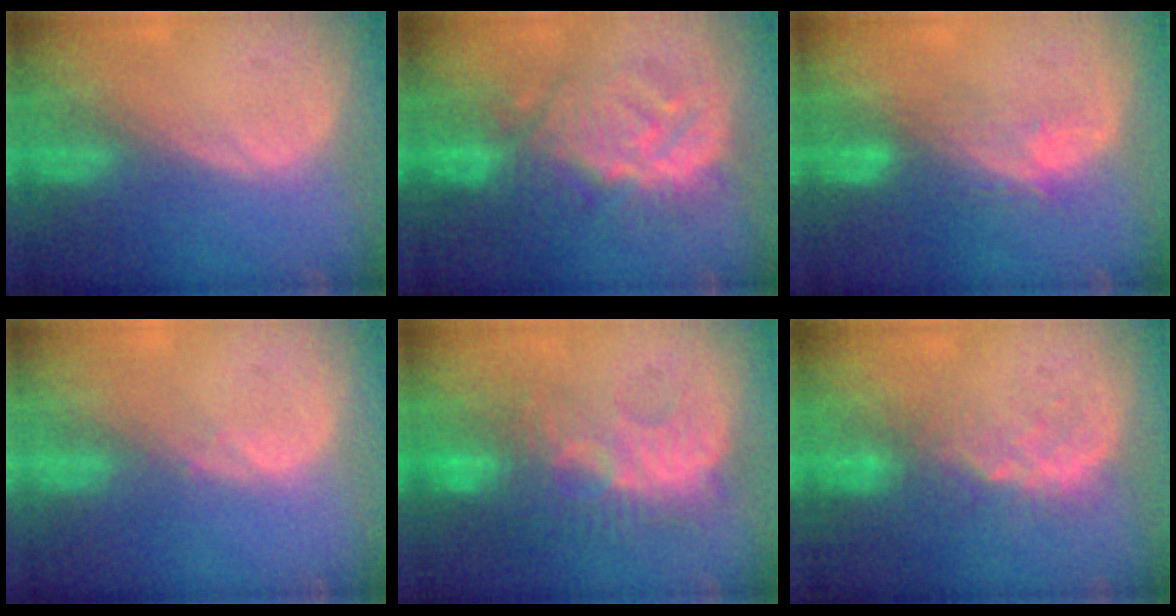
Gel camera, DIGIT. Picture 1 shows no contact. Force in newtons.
{"total": 9.5, "press": 9.4, "slide": 0.5}
{"total": 4.5, "press": 4.3, "slide": 1.5}
{"total": 0.5, "press": 0.5, "slide": 0.2}
{"total": 9.4, "press": 8.9, "slide": 2.9}
{"total": 4.8, "press": 4.3, "slide": 2.1}